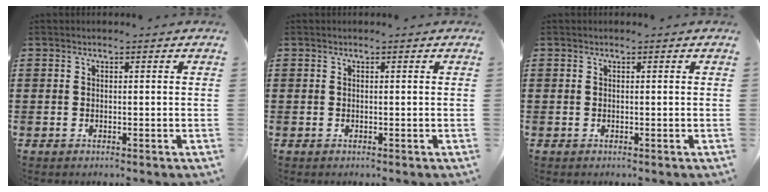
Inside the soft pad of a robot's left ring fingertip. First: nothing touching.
{"total": 0.0}
{"total": 0.0}